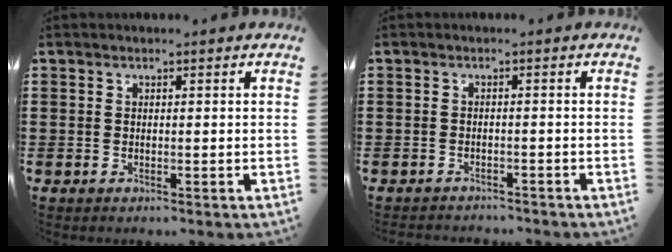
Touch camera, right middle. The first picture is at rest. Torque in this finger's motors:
{"motor_torque": [0.23, 0.14, 0.04, 0.01]}